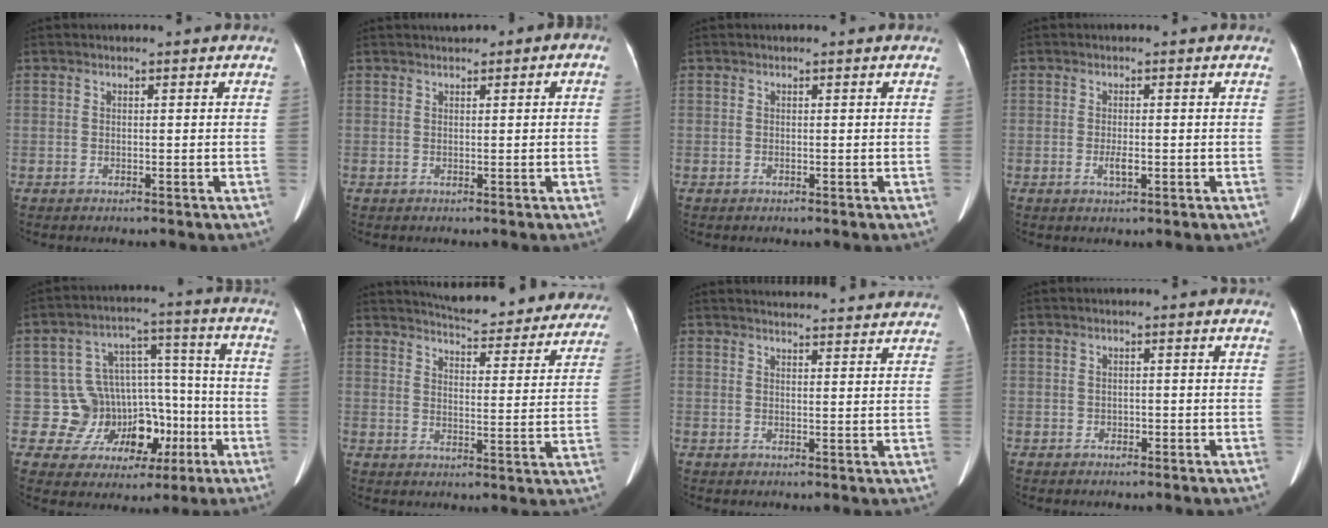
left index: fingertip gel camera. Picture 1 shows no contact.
{"total": 2.5, "force": [1.0, 1.2, 2.0], "torque": [-0.033, 0.021, 0.011]}
{"total": 0.0}
{"total": 1.8, "force": [-0.6, 0.6, 1.6], "torque": [-0.034, -0.002, -0.009]}
{"total": 11.4, "force": [-3.6, 10.0, 4.2], "torque": [-0.047, 0.062, -0.036]}
{"total": 23.9, "force": [22.0, 5.1, 8.0], "torque": [-0.107, -0.042, 0.260]}
{"total": 14.3, "force": [13.7, 2.0, 3.4], "torque": [-0.031, 0.015, 0.154]}
{"total": 0.8, "force": [-0.4, 0.6, 0.3], "torque": [-0.005, 0.002, -0.007]}